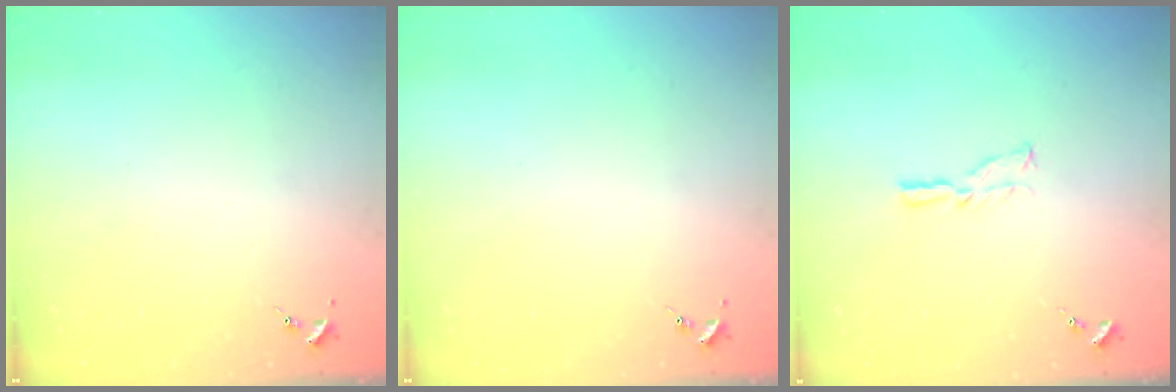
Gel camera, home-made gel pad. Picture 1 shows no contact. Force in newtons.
{"total": 0.0}
{"total": 5.7, "press": 5.7, "slide": 0.1}